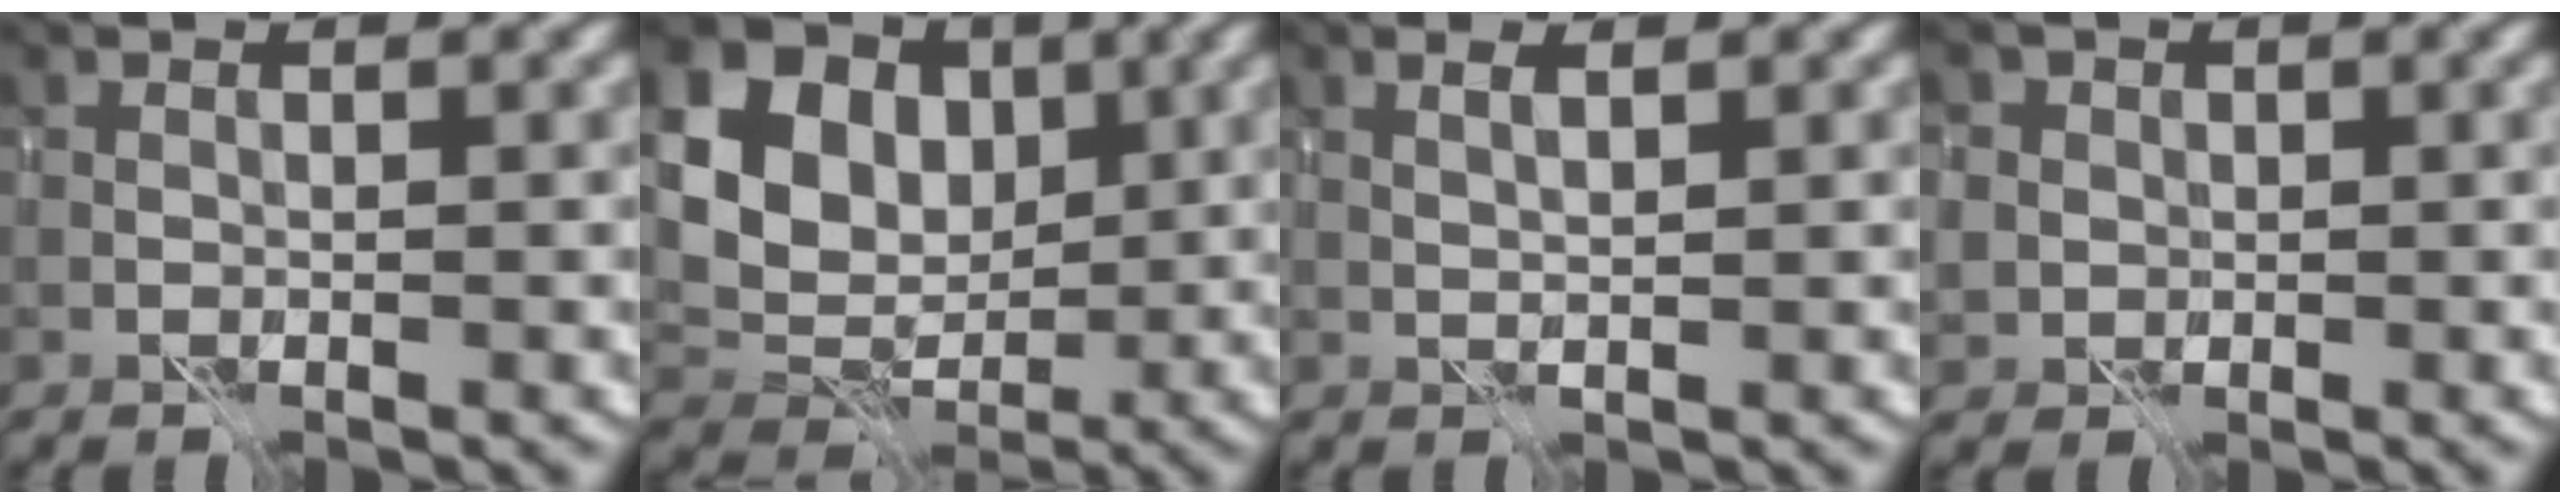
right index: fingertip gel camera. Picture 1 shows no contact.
{"total": 13.4, "force": [4.5, 10.7, 6.7], "torque": [-0.165, 0.040, 0.071]}
{"total": 1.3, "force": [1.0, -0.2, 0.8], "torque": [-0.020, 0.002, 0.018]}
{"total": 4.6, "force": [0.6, 4.3, 1.5], "torque": [-0.024, 0.024, -0.017]}